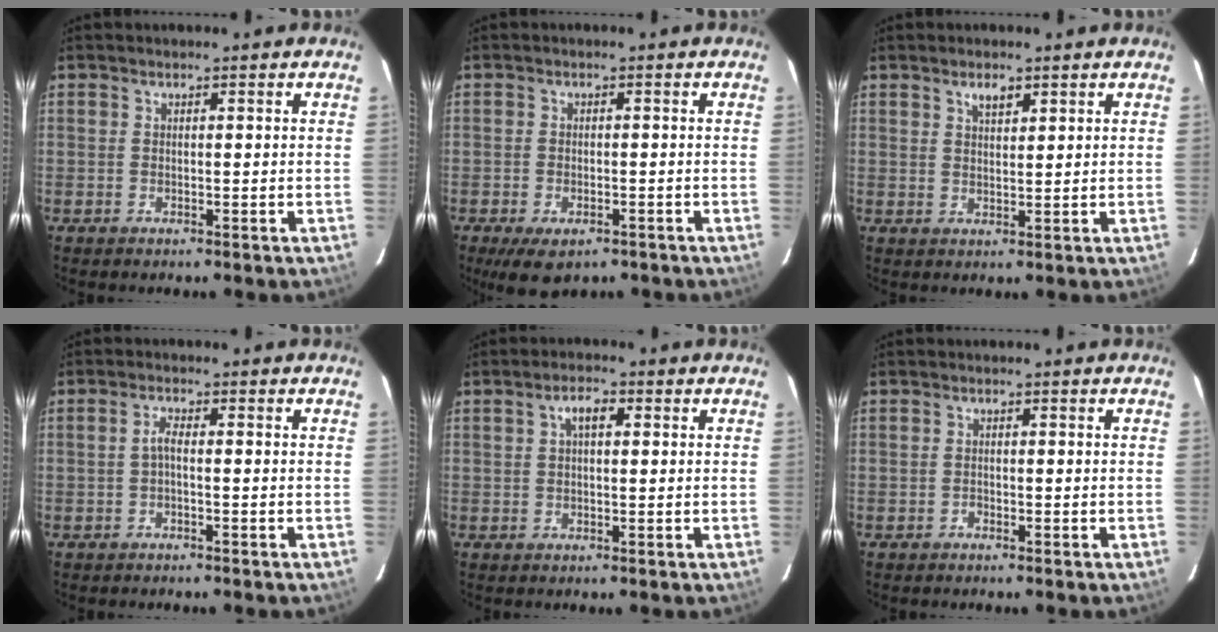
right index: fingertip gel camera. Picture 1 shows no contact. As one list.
[{"total": 7.2, "force": [-4.7, 3.4, 4.3], "torque": [-0.093, -0.021, -0.072]}, {"total": 2.5, "force": [1.6, 1.1, 1.5], "torque": [-0.024, 0.004, 0.028]}, {"total": 1.5, "force": [-0.6, 0.3, 1.4], "torque": [-0.029, 0.004, -0.014]}, {"total": 3.2, "force": [0.9, 1.5, 2.6], "torque": [-0.048, 0.012, 0.015]}, {"total": 0.7, "force": [-0.6, 0.4, 0.0], "torque": [0.000, 0.004, -0.012]}]